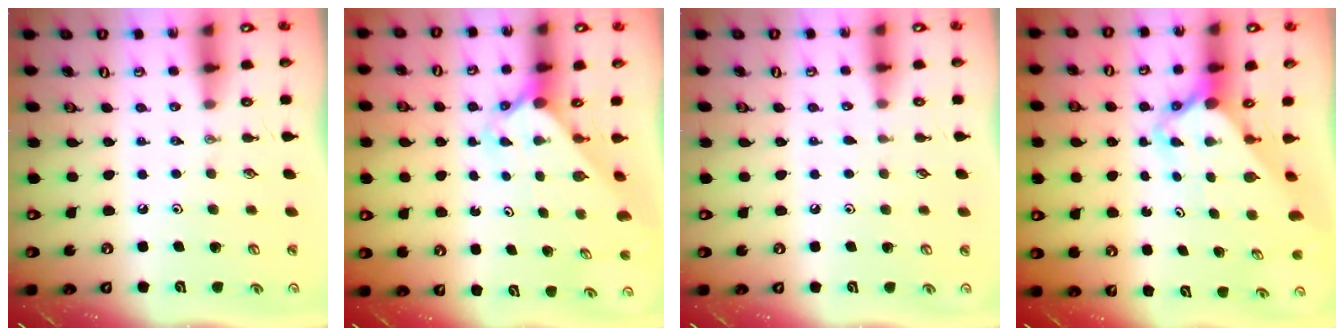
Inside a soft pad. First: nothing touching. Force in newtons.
{"total": 2.4, "press": 2.3, "slide": 0.2}
{"total": 3.7, "press": 3.7, "slide": 0.5}
{"total": 3.4, "press": 3.4, "slide": 0.4}